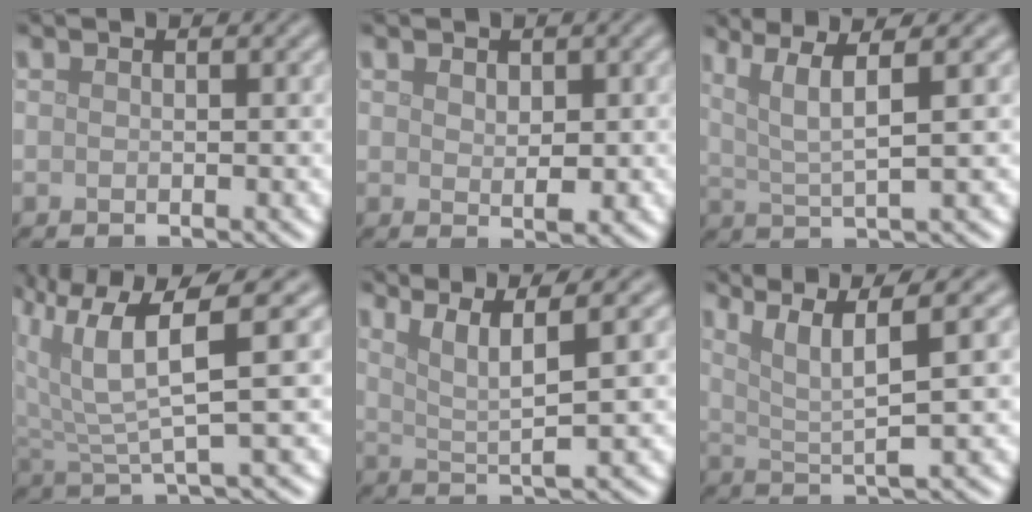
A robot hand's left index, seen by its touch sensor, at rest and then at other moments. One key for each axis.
{"total": 1.8, "fx": 0.5, "fy": 1.1, "fz": 1.4, "tx": -0.021, "ty": -0.005, "tz": 0.012}
{"total": 4.5, "fx": 2.1, "fy": 0.7, "fz": 4.0, "tx": -0.075, "ty": 0.004, "tz": 0.043}
{"total": 6.4, "fx": 2.5, "fy": 1.7, "fz": 5.7, "tx": -0.126, "ty": 0.004, "tz": 0.048}
{"total": 4.2, "fx": 2.1, "fy": 0.6, "fz": 3.5, "tx": -0.065, "ty": 0.003, "tz": 0.042}
{"total": 5.5, "fx": 2.8, "fy": 0.8, "fz": 4.7, "tx": -0.083, "ty": 0.009, "tz": 0.055}